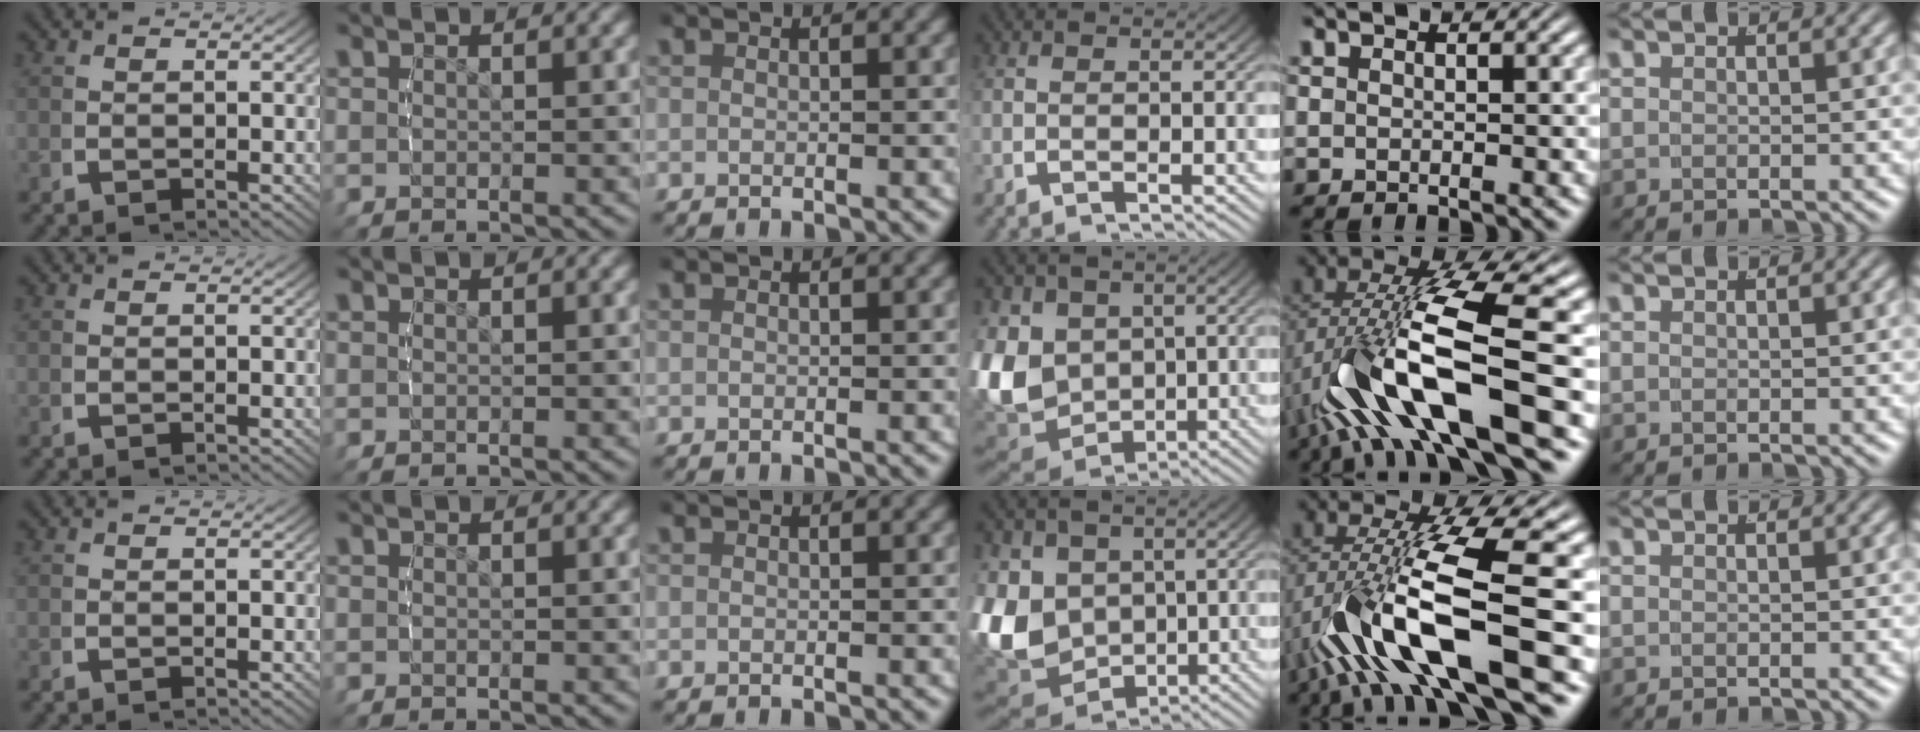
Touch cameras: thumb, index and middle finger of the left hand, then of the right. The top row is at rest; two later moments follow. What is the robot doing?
{"motion": "lift_and_place", "object": "pen"}